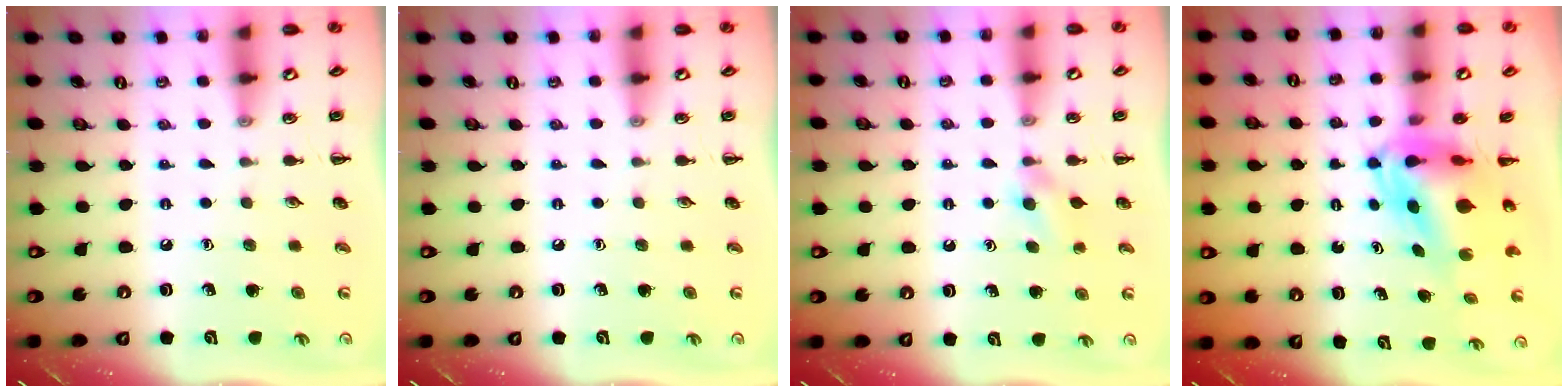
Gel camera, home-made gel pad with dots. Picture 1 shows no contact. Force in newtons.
{"total": 0.0}
{"total": 3.6, "press": 3.3, "slide": 1.4}
{"total": 6.7, "press": 6.3, "slide": 2.2}